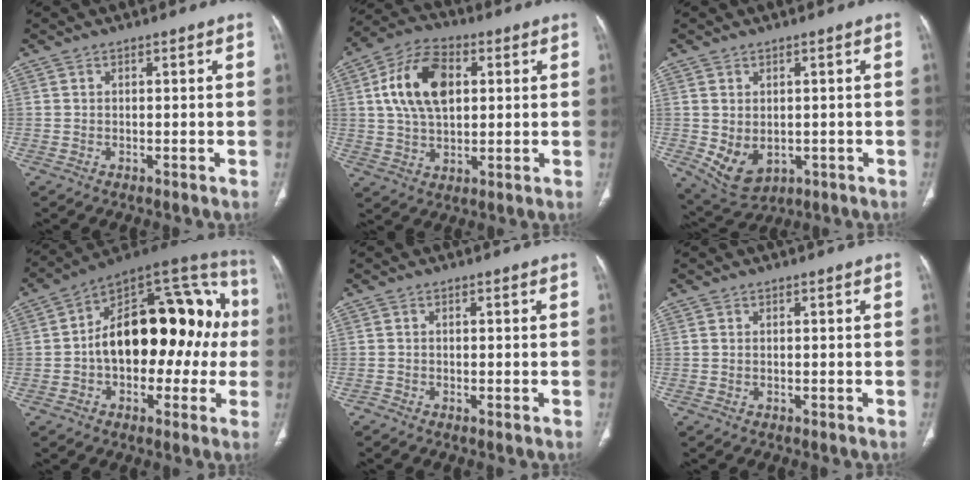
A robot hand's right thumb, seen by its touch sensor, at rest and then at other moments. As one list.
[{"total": 13.8, "force": [3.0, 8.4, 10.5], "torque": [-0.184, 0.008, 0.051]}, {"total": 7.2, "force": [-0.6, 4.8, 5.3], "torque": [-0.087, -0.006, 0.017]}, {"total": 25.7, "force": [0.1, 14.7, 21.0], "torque": [-0.271, 0.061, -0.006]}, {"total": 0.6, "force": [-0.4, 0.2, 0.4], "torque": [-0.009, -0.003, -0.011]}, {"total": 0.0}]